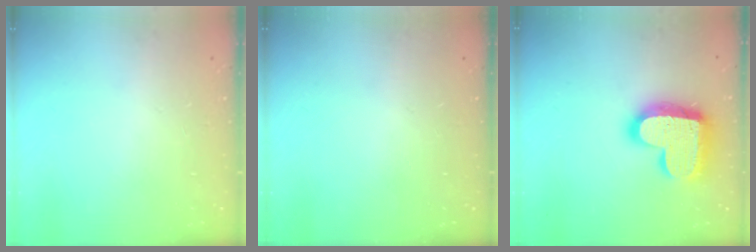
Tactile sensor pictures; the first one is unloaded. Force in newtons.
{"total": 0.0}
{"total": 20.5, "press": 20.4, "slide": 1.5}